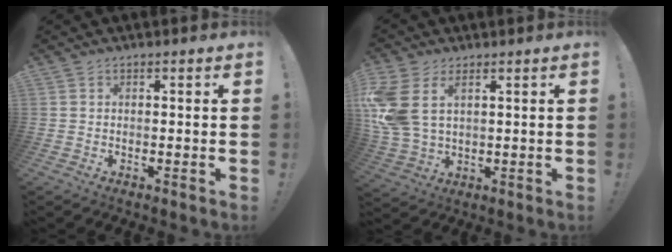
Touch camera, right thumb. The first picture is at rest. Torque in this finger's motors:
{"motor_torque": [0.83, 0.85, 0.56, -0.10, 0.38]}